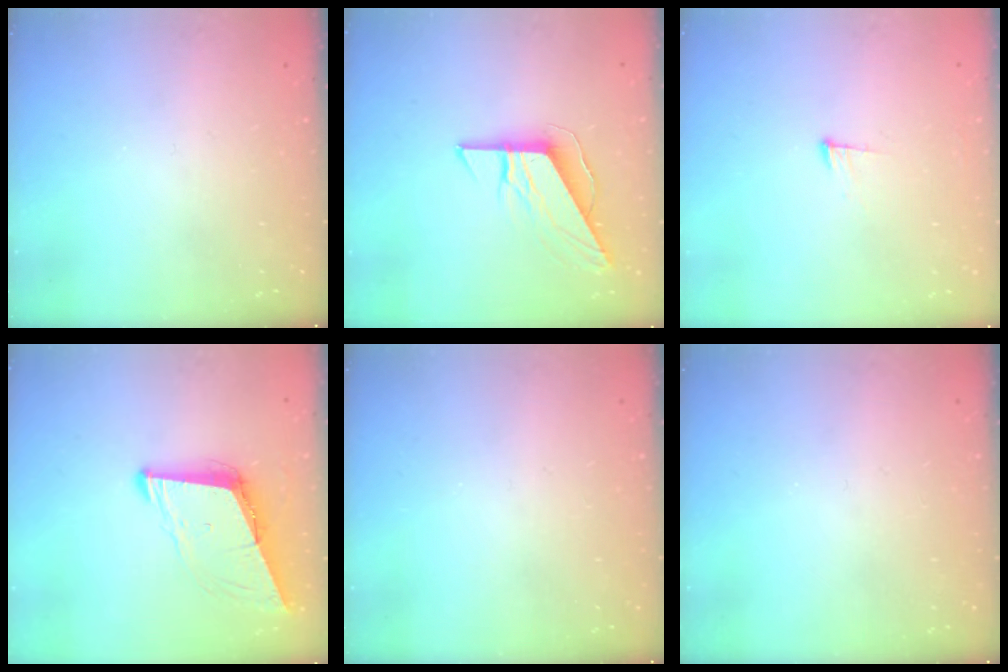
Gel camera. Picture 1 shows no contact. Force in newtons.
{"total": 9.2, "press": 9.2, "slide": 0.6}
{"total": 6.5, "press": 6.4, "slide": 1.4}
{"total": 8.6, "press": 7.8, "slide": 3.6}
{"total": 0.0}
{"total": 0.0}